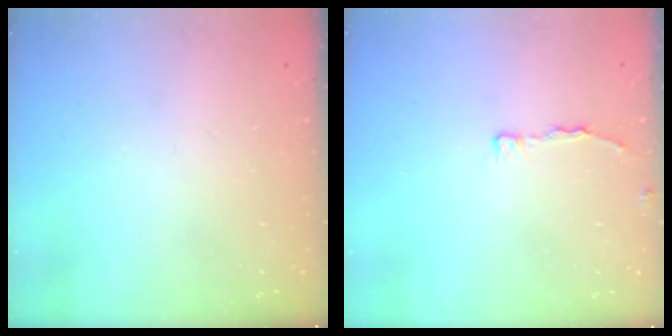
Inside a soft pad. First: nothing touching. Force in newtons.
{"total": 4.0, "press": 3.9, "slide": 0.5}